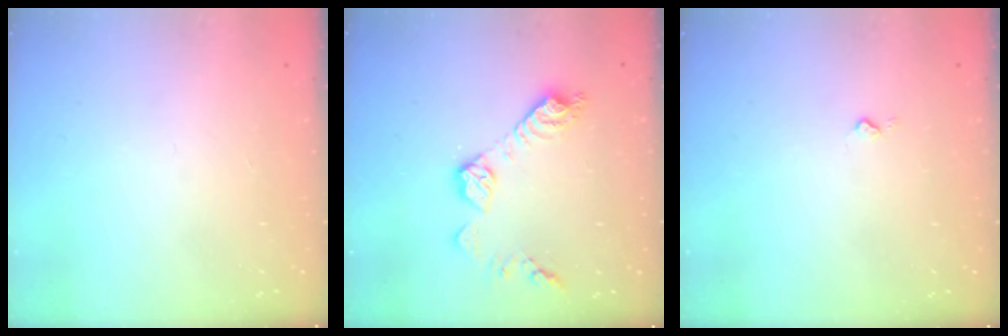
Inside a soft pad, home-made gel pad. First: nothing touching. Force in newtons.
{"total": 11.4, "press": 11.4, "slide": 0.5}
{"total": 2.7, "press": 2.6, "slide": 0.4}